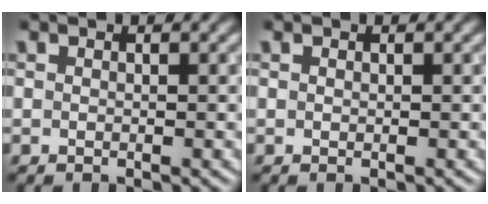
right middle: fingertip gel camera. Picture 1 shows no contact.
{"total": 0.0}